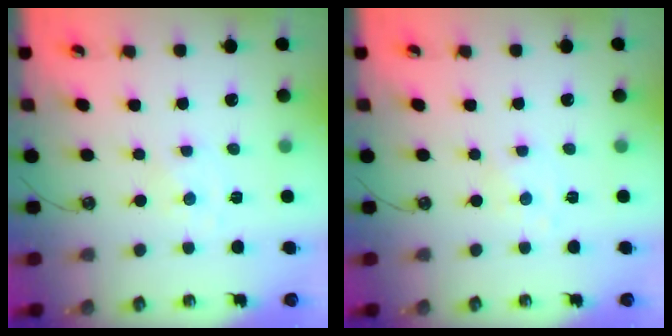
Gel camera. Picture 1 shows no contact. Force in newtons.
{"total": 1.3, "press": 1.3, "slide": 0.2}